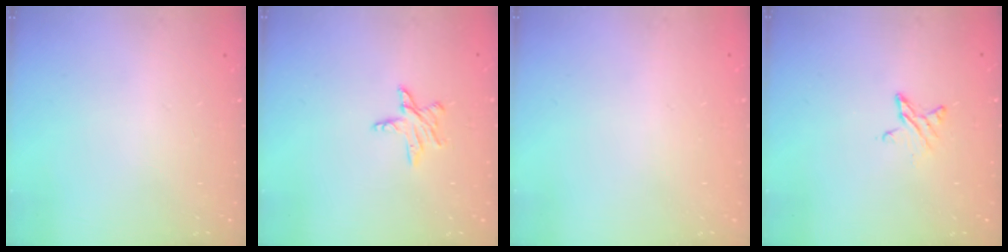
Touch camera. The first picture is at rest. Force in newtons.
{"total": 6.7, "press": 6.6, "slide": 0.6}
{"total": 0.0}
{"total": 5.0, "press": 4.9, "slide": 0.5}